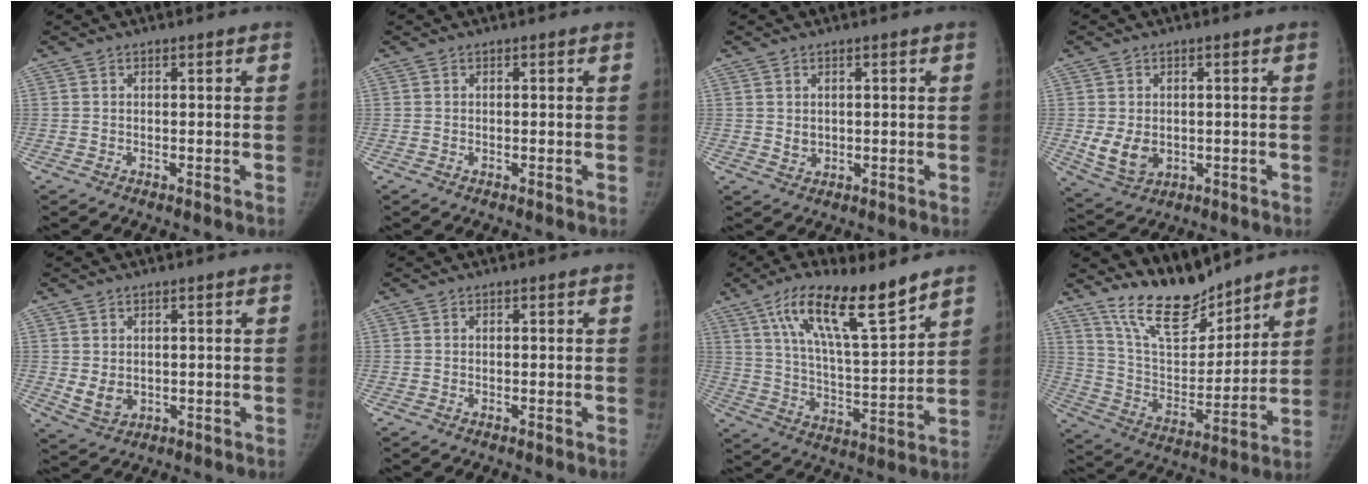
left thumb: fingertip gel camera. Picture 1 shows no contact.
{"total": 0.0}
{"total": 1.8, "force": [0.4, 1.5, 0.9], "torque": [-0.012, -0.005, 0.015]}
{"total": 6.3, "force": [-0.5, 4.8, 4.1], "torque": [-0.060, -0.011, 0.007]}
{"total": 4.0, "force": [0.2, 3.2, 2.4], "torque": [-0.032, -0.011, 0.018]}
{"total": 0.0}
{"total": 17.2, "force": [11.3, 4.0, 12.4], "torque": [-0.195, -0.058, 0.205]}
{"total": 14.9, "force": [12.8, 5.0, 5.8], "torque": [-0.064, -0.084, 0.242]}